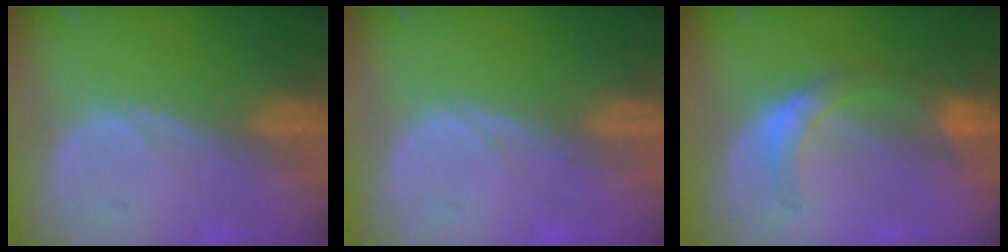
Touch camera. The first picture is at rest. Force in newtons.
{"total": 0.6, "press": 0.3, "slide": 0.5}
{"total": 5.8, "press": 5.1, "slide": 2.7}